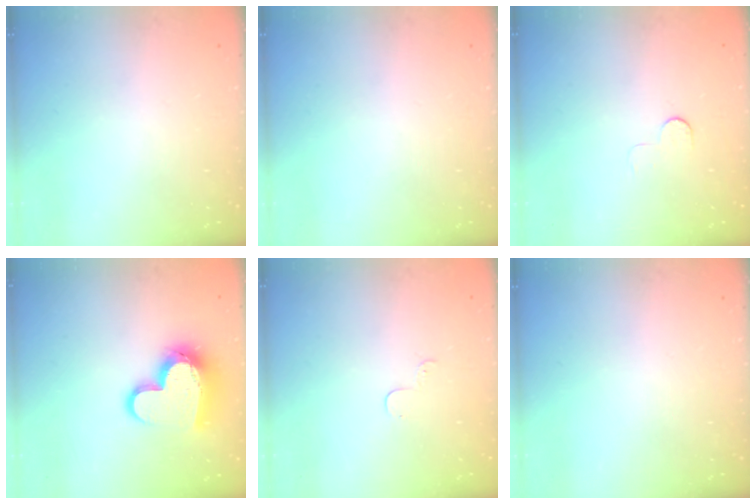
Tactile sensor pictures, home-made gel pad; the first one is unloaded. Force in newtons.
{"total": 0.0}
{"total": 4.2, "press": 4.2, "slide": 0.3}
{"total": 15.5, "press": 15.4, "slide": 1.6}
{"total": 2.9, "press": 2.8, "slide": 0.3}
{"total": 0.0}